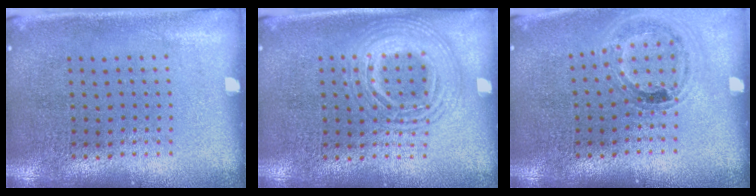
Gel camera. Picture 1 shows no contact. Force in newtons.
{"total": 2.3, "press": 2.3, "slide": 0.3}
{"total": 0.9, "press": 0.9, "slide": 0.1}